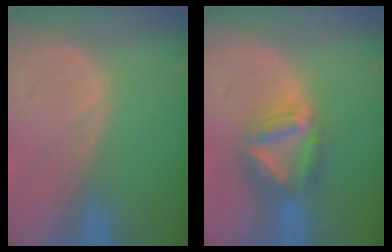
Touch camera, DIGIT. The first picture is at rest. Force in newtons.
{"total": 7.4, "press": 6.5, "slide": 3.6}